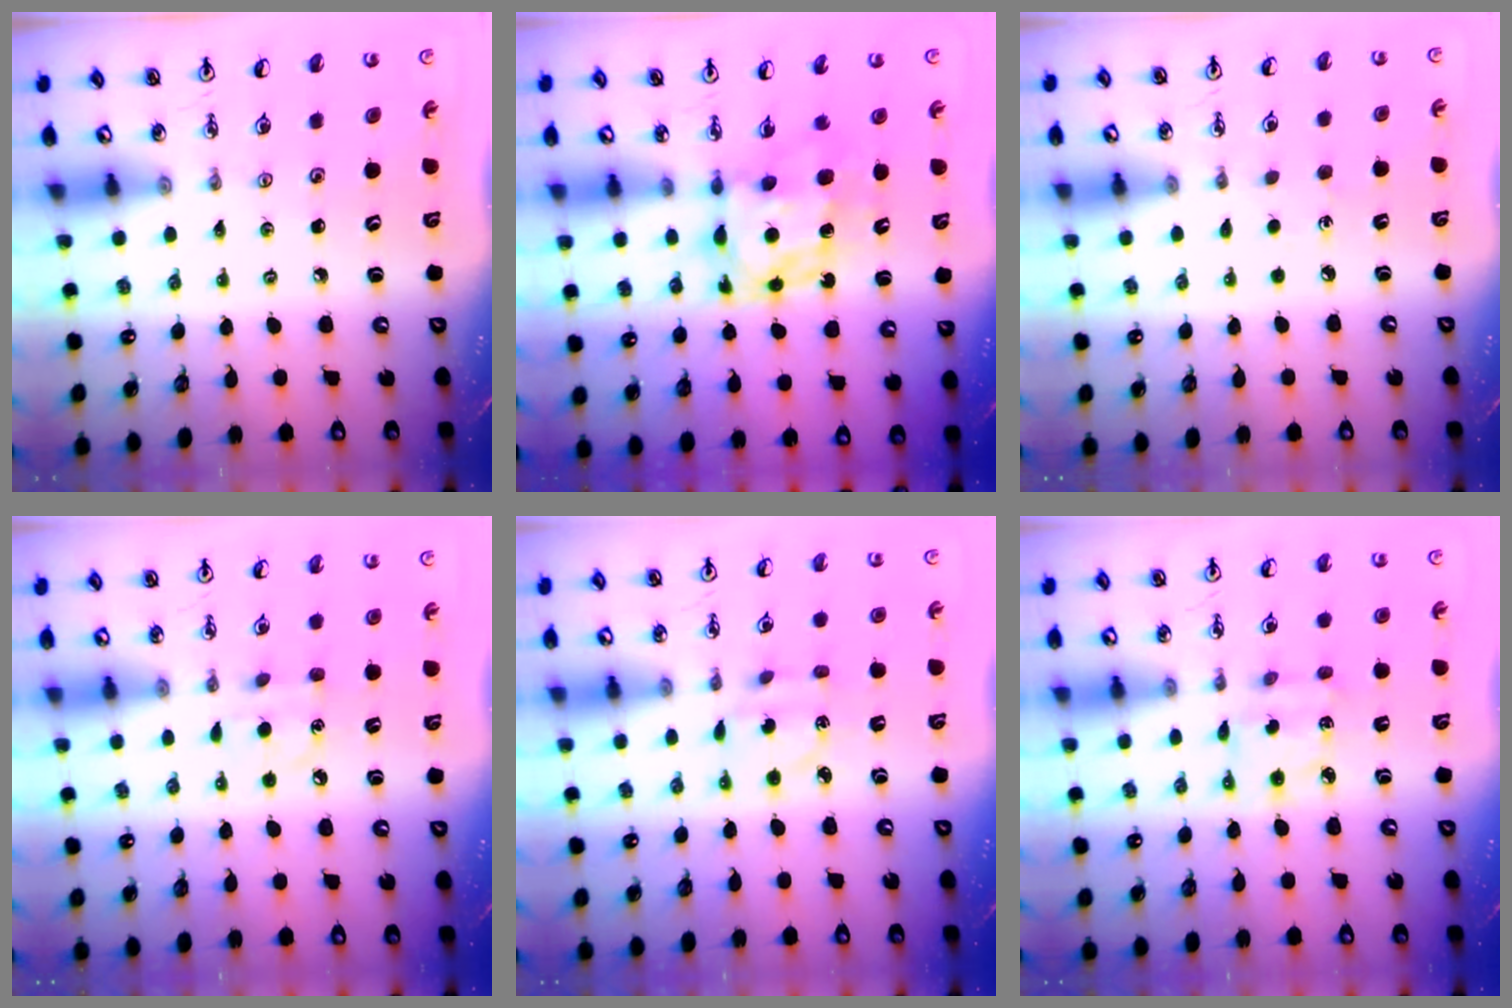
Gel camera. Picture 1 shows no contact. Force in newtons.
{"total": 7.5, "press": 7.4, "slide": 0.7}
{"total": 3.2, "press": 3.2, "slide": 0.4}
{"total": 6.2, "press": 6.2, "slide": 0.7}
{"total": 3.8, "press": 3.7, "slide": 0.8}
{"total": 2.9, "press": 2.9, "slide": 0.1}